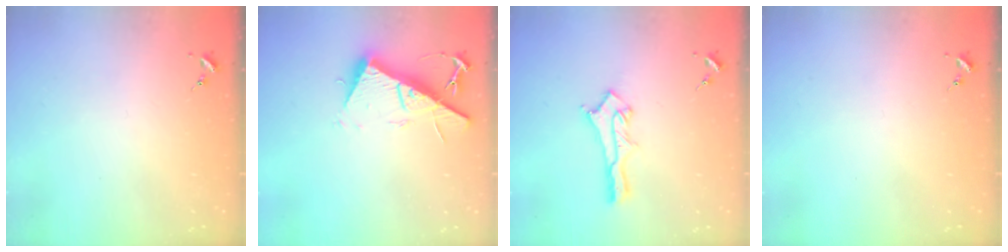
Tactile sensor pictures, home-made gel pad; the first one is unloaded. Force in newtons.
{"total": 14.3, "press": 14.3, "slide": 0.4}
{"total": 12.5, "press": 12.5, "slide": 1.2}
{"total": 0.0}